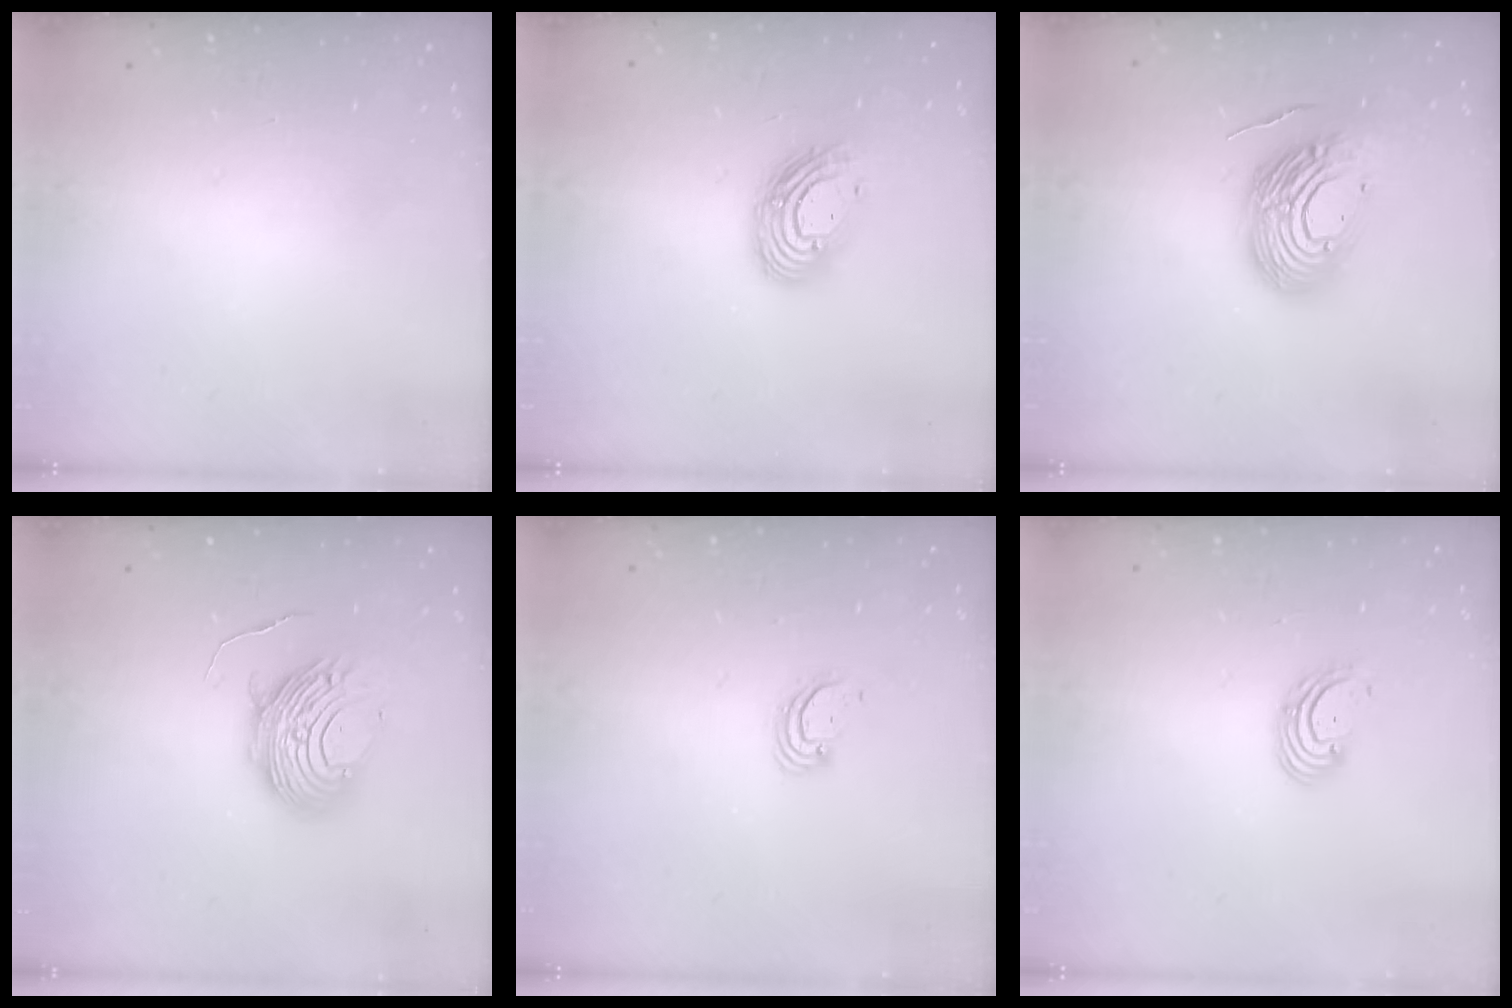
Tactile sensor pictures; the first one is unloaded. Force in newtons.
{"total": 11.5, "press": 11.5, "slide": 0.2}
{"total": 15.3, "press": 15.1, "slide": 2.2}
{"total": 11.6, "press": 11.5, "slide": 1.2}
{"total": 2.9, "press": 2.9, "slide": 0.3}
{"total": 2.7, "press": 2.7, "slide": 0.3}